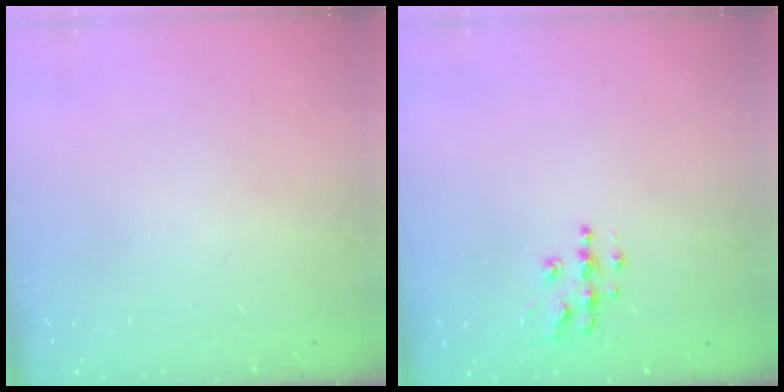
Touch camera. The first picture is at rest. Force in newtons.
{"total": 7.0, "press": 7.0, "slide": 0.3}